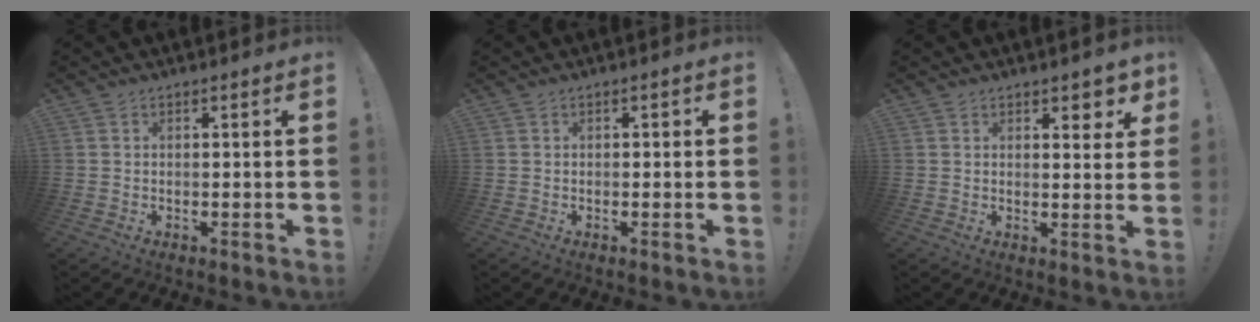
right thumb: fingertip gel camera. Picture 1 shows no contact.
{"total": 0.8, "force": [-0.5, 0.6, 0.2], "torque": [-0.011, 0.005, -0.007]}
{"total": 3.8, "force": [2.6, 2.0, 2.0], "torque": [-0.012, -0.018, 0.042]}